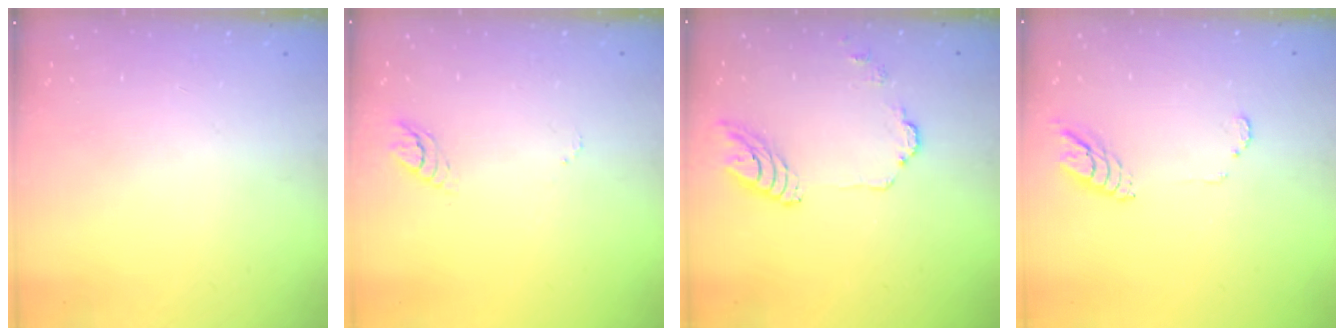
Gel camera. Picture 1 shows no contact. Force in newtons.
{"total": 3.4, "press": 3.4, "slide": 0.4}
{"total": 10.2, "press": 10.1, "slide": 1.1}
{"total": 5.8, "press": 5.8, "slide": 0.2}